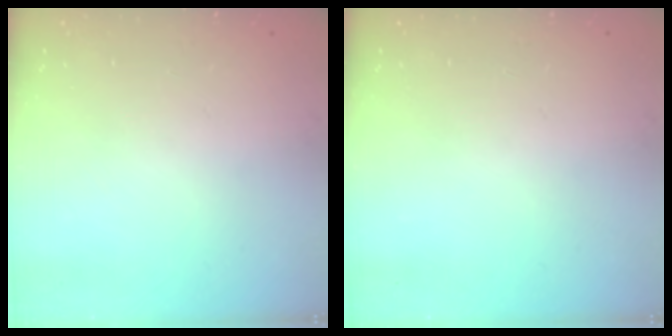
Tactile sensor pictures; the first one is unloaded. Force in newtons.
{"total": 0.0}